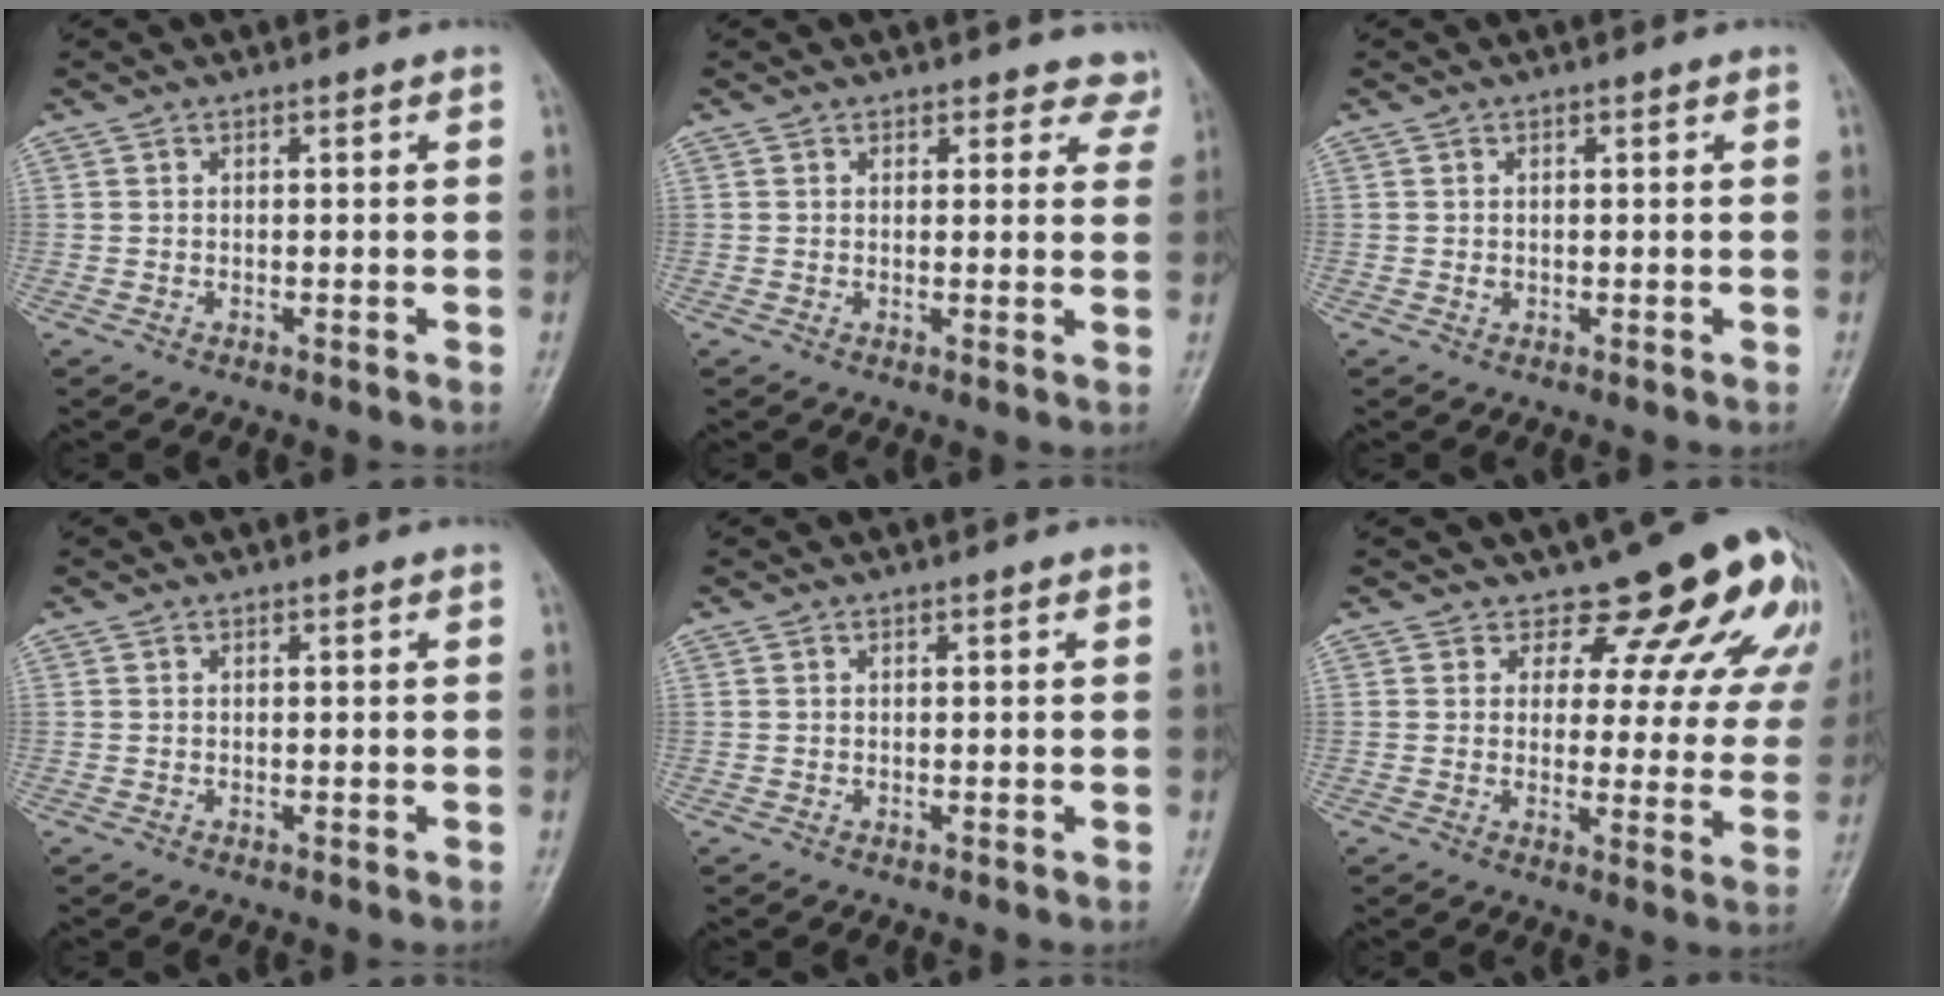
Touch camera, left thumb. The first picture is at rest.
{"total": 5.2, "force": [4.5, 2.5, 0.0], "torque": [0.049, -0.021, 0.028]}
{"total": 0.9, "force": [0.2, 0.7, 0.5], "torque": [-0.002, 0.001, 0.004]}
{"total": 0.0}
{"total": 0.0}
{"total": 15.6, "force": [12.8, 7.1, 5.5], "torque": [-0.008, -0.079, 0.130]}